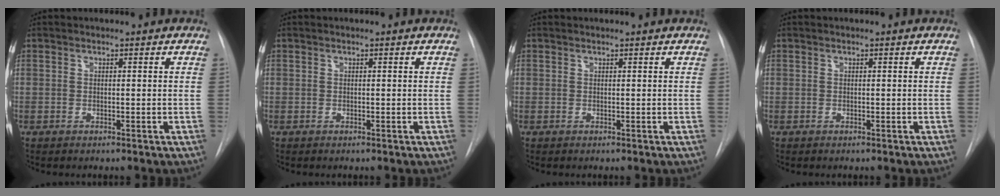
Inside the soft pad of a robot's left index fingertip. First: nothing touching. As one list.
[{"total": 0.0}, {"total": 0.0}, {"total": 0.0}]